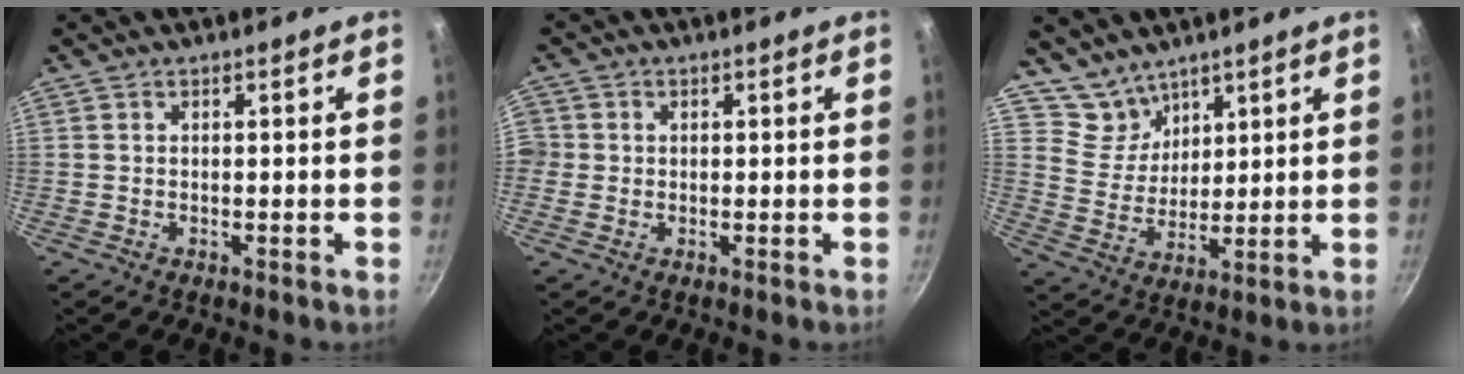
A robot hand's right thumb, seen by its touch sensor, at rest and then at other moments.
{"total": 2.7, "force": [-0.1, 2.6, 0.6], "torque": [0.003, 0.006, -0.007]}
{"total": 7.0, "force": [5.7, 4.1, 0.6], "torque": [0.009, -0.038, 0.113]}